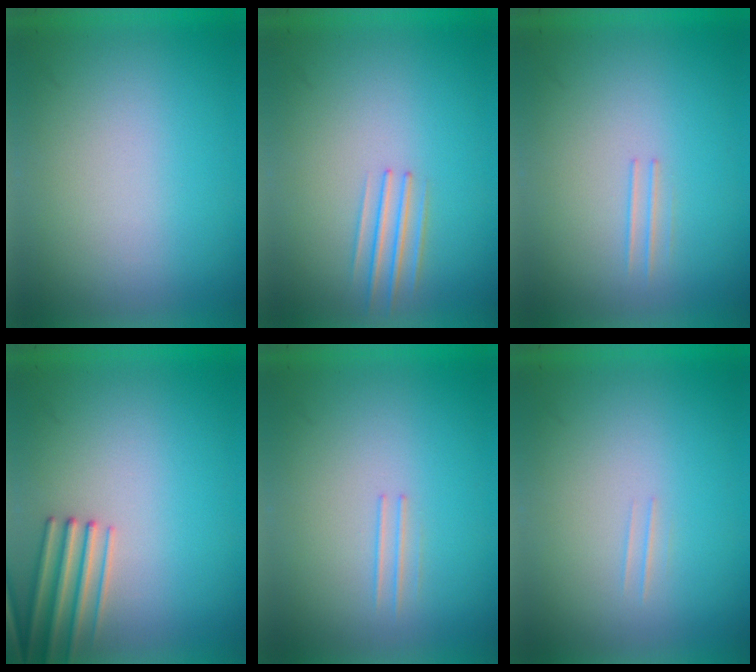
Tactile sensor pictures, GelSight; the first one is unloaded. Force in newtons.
{"total": 1.9}
{"total": 1.2}
{"total": 2.7}
{"total": 1.2}
{"total": 1.1}